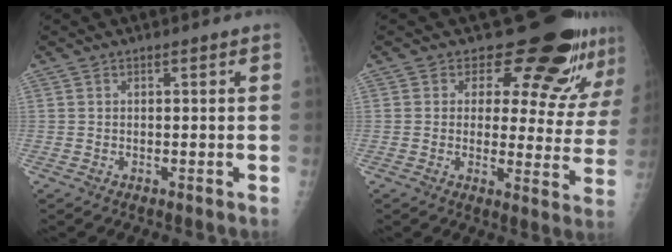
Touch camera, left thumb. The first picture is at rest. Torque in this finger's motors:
{"motor_torque": [1.20, 1.32, 0.49, -0.80, 0.02]}